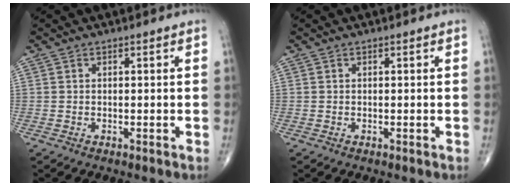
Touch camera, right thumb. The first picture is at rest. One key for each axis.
{"total": 0.0}